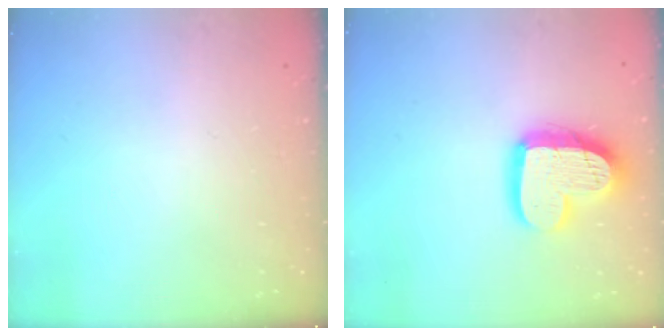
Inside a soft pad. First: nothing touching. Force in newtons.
{"total": 16.5, "press": 16.4, "slide": 1.3}